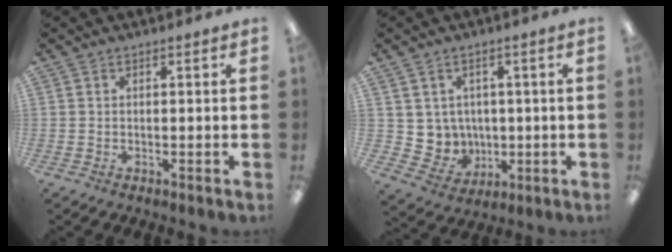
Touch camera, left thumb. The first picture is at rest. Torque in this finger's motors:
{"motor_torque": [-0.08, 0.33, 0.50, -0.61, 0.00]}